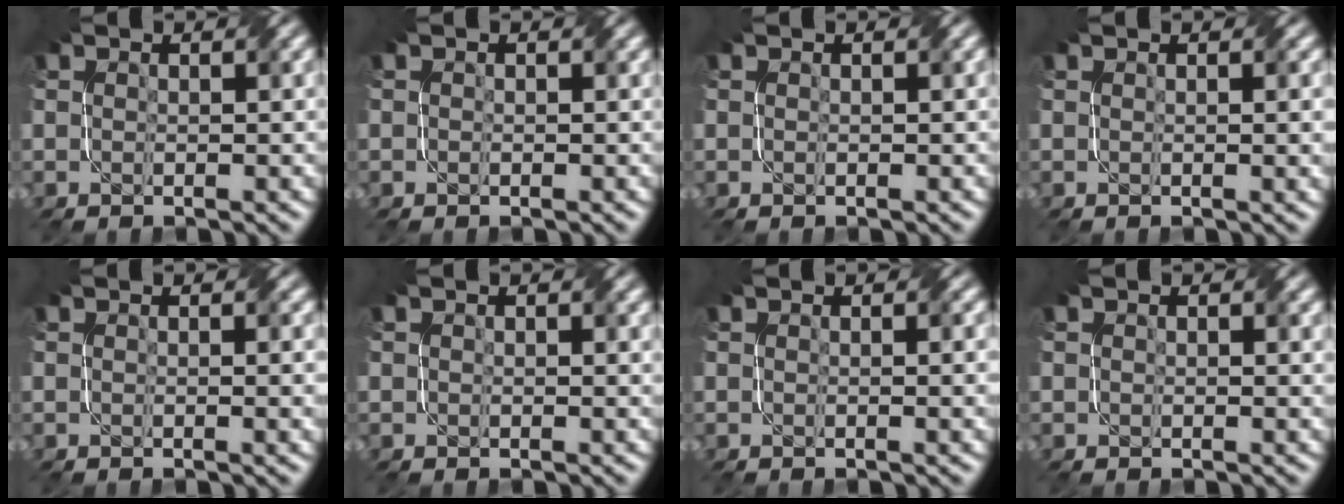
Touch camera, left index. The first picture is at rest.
{"total": 0.5, "force": [0.2, 0.5, 0.2], "torque": [-0.001, -0.002, -0.004]}
{"total": 0.0}
{"total": 1.8, "force": [0.1, 0.4, 1.8], "torque": [-0.016, 0.005, -0.001]}
{"total": 1.7, "force": [0.0, 0.3, 1.6], "torque": [-0.016, 0.002, 0.000]}
{"total": 0.6, "force": [0.4, 0.4, 0.2], "torque": [-0.003, 0.001, 0.005]}
{"total": 1.5, "force": [0.1, 0.3, 1.5], "torque": [-0.015, 0.004, -0.001]}
{"total": 0.8, "force": [0.5, 0.5, 0.4], "torque": [-0.006, 0.001, 0.008]}